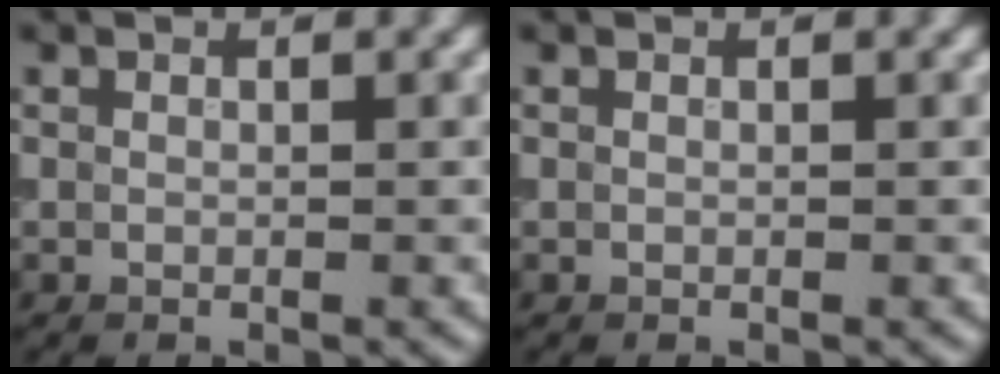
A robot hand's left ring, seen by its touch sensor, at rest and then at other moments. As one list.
[{"total": 0.0}]